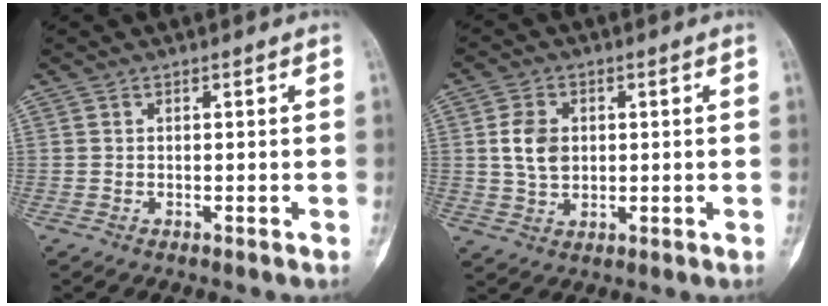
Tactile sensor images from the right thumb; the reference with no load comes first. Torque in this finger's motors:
{"motor_torque": [1.04, 0.78, 0.25, -0.69, -0.02]}